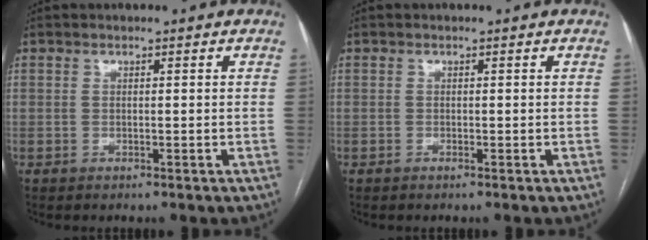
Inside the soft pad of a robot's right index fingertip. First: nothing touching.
{"total": 0.0}